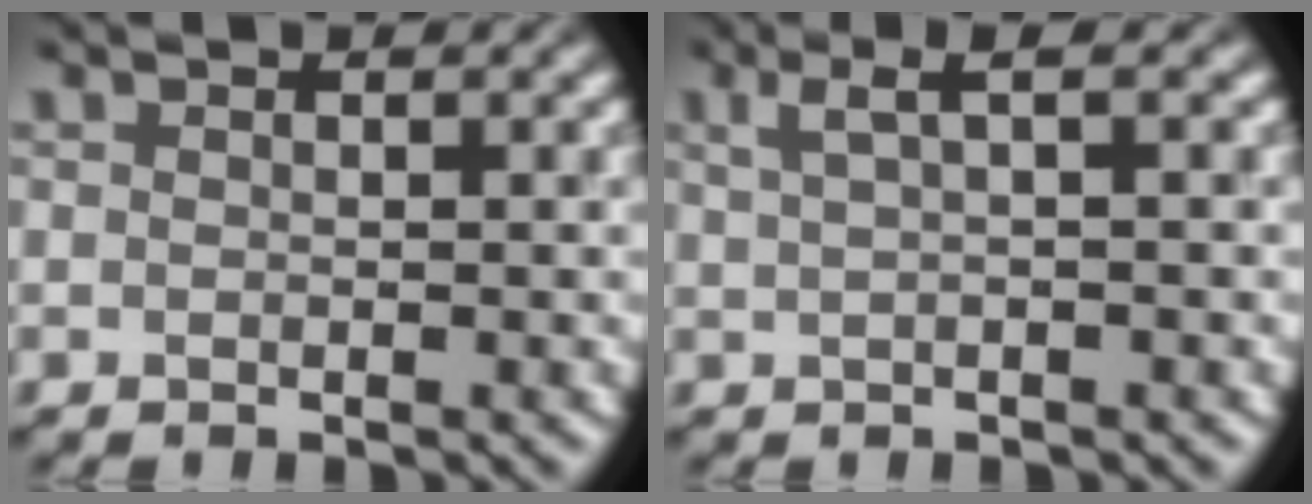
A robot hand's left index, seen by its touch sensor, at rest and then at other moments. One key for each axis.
{"total": 2.3, "fx": 1.0, "fy": 0.5, "fz": 2.0, "tx": -0.028, "ty": 0.011, "tz": 0.017}